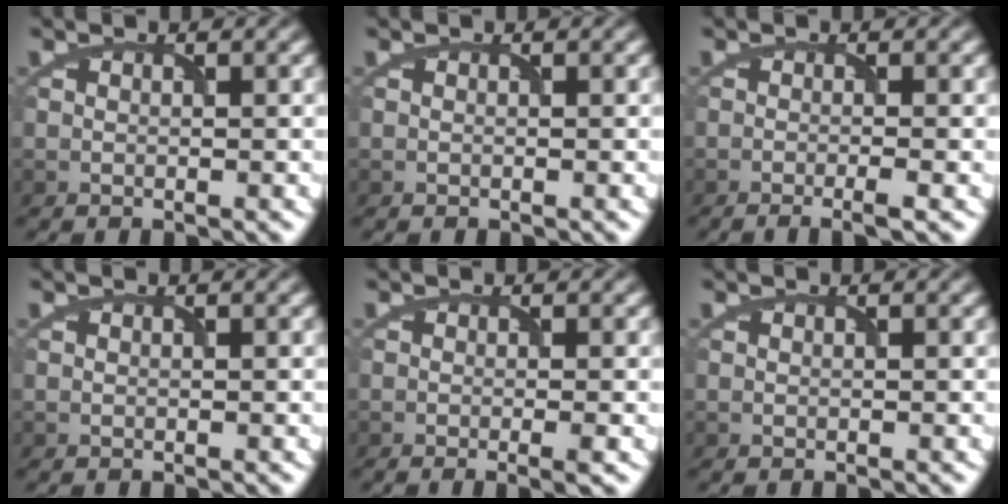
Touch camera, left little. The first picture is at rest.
{"total": 0.0}
{"total": 2.2, "force": [-0.9, 0.4, 1.9], "torque": [-0.026, -0.002, -0.022]}
{"total": 0.0}
{"total": 2.2, "force": [-0.6, 0.5, 2.1], "torque": [-0.023, -0.004, -0.012]}
{"total": 0.0}